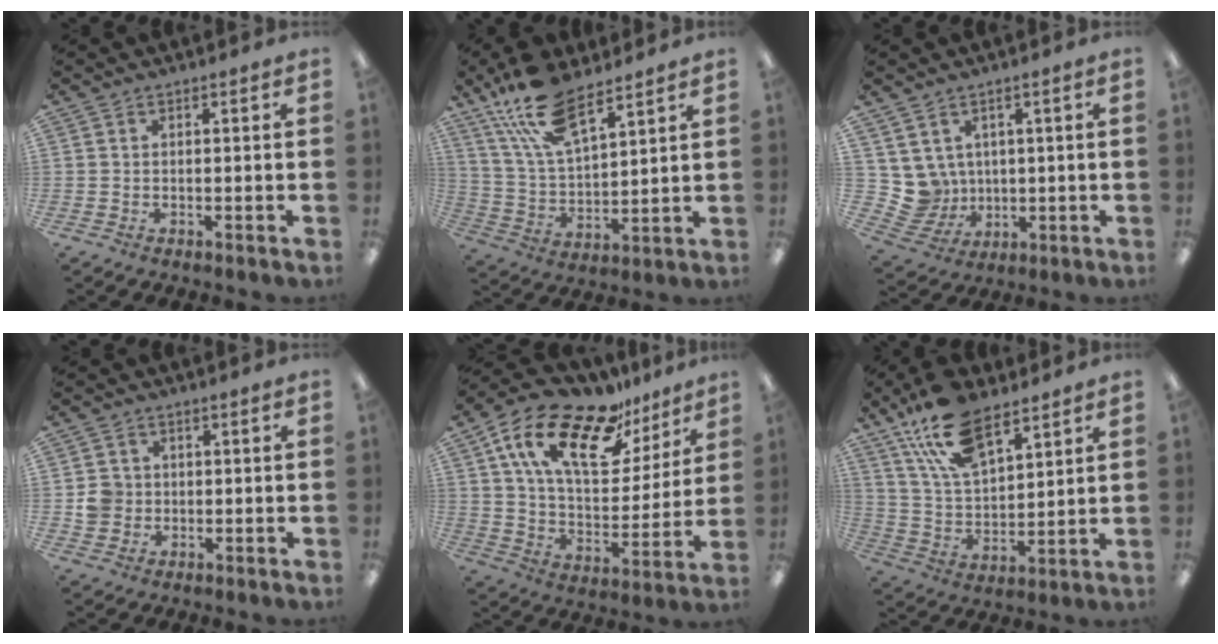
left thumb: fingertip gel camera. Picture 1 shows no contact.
{"total": 17.5, "force": [12.0, 6.9, 10.7], "torque": [-0.225, -0.045, 0.213]}
{"total": 7.2, "force": [2.6, 6.6, 0.9], "torque": [-0.060, -0.022, 0.058]}
{"total": 4.6, "force": [0.0, 4.5, 1.0], "torque": [-0.009, 0.006, -0.001]}
{"total": 21.9, "force": [14.1, 9.8, 13.5], "torque": [-0.237, -0.072, 0.246]}
{"total": 17.4, "force": [11.4, 8.1, 10.4], "torque": [-0.215, -0.039, 0.206]}